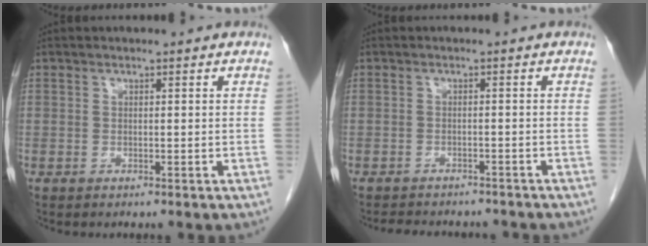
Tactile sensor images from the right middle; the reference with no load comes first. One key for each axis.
{"total": 8.5, "fx": -7.6, "fy": 2.7, "fz": 2.5, "tx": -0.040, "ty": 0.003, "tz": -0.093}